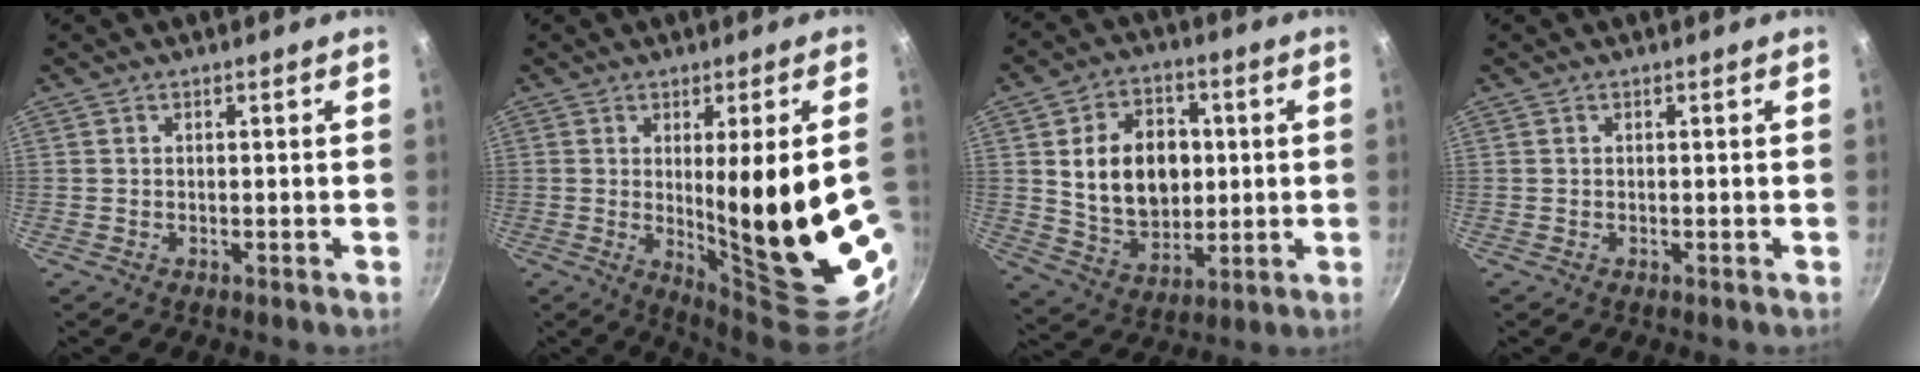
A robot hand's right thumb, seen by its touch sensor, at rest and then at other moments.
{"total": 21.7, "force": [-1.2, 4.4, 21.2], "torque": [-0.283, -0.034, 0.006]}
{"total": 15.8, "force": [2.0, 11.6, 10.5], "torque": [-0.138, -0.004, 0.042]}
{"total": 0.0}